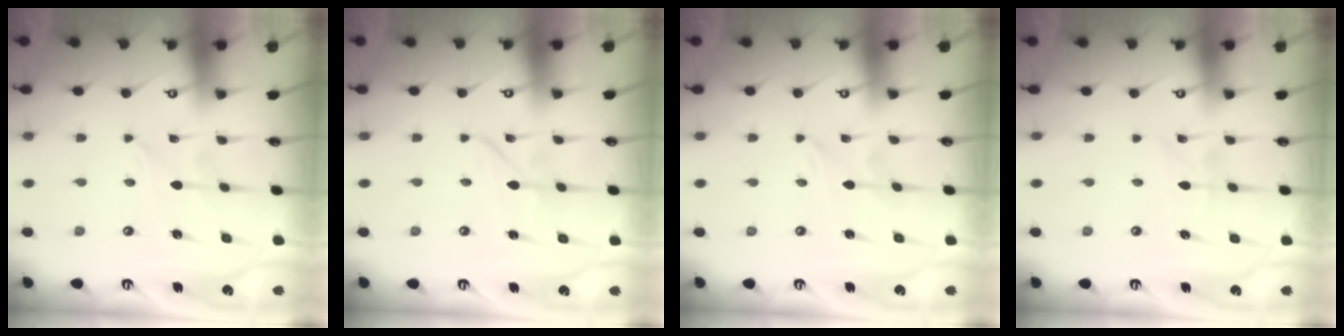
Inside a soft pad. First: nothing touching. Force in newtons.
{"total": 2.1, "press": 2.1, "slide": 0.2}
{"total": 0.0}
{"total": 2.3, "press": 2.3, "slide": 0.3}